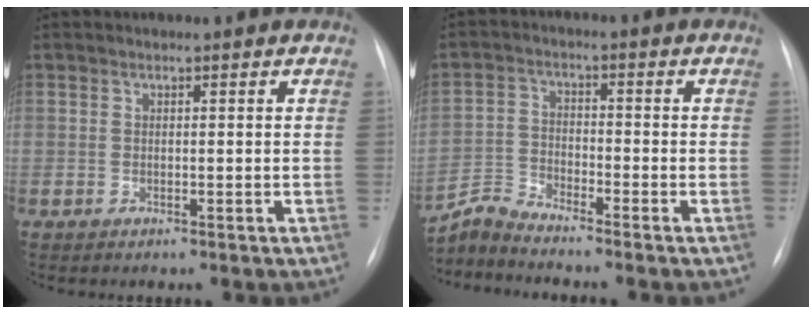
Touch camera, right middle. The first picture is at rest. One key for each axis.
{"total": 4.8, "fx": -4.7, "fy": -0.9, "fz": -0.3, "tx": -0.007, "ty": -0.012, "tz": -0.094}